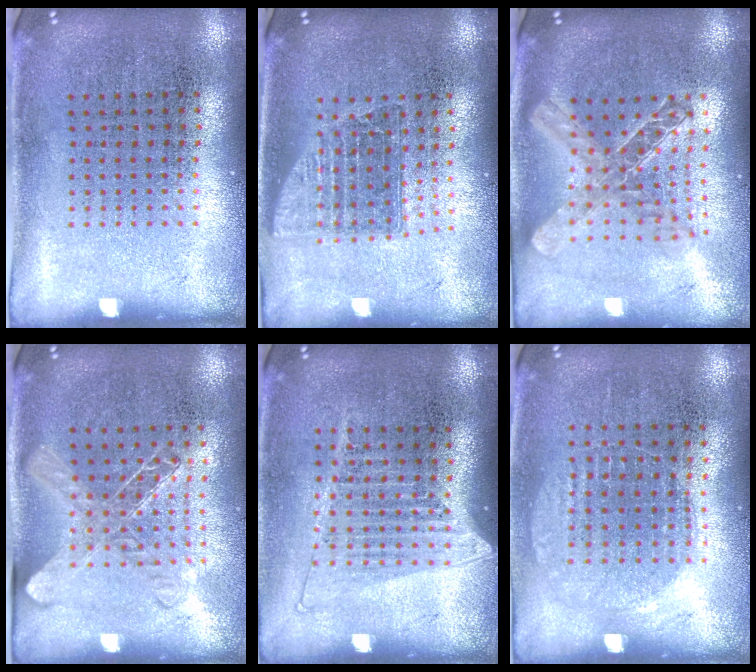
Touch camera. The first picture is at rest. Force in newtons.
{"total": 1.5, "press": 1.2, "slide": 0.9}
{"total": 1.9, "press": 1.7, "slide": 1.0}
{"total": 1.4, "press": 1.2, "slide": 0.6}
{"total": 1.3, "press": 1.2, "slide": 0.6}
{"total": 0.9, "press": 0.9, "slide": 0.3}